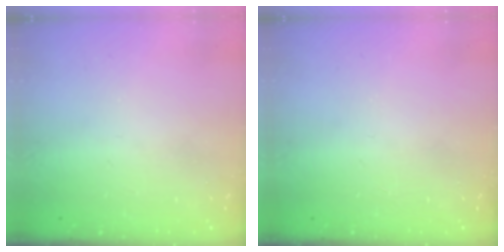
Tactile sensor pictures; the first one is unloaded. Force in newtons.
{"total": 0.0}